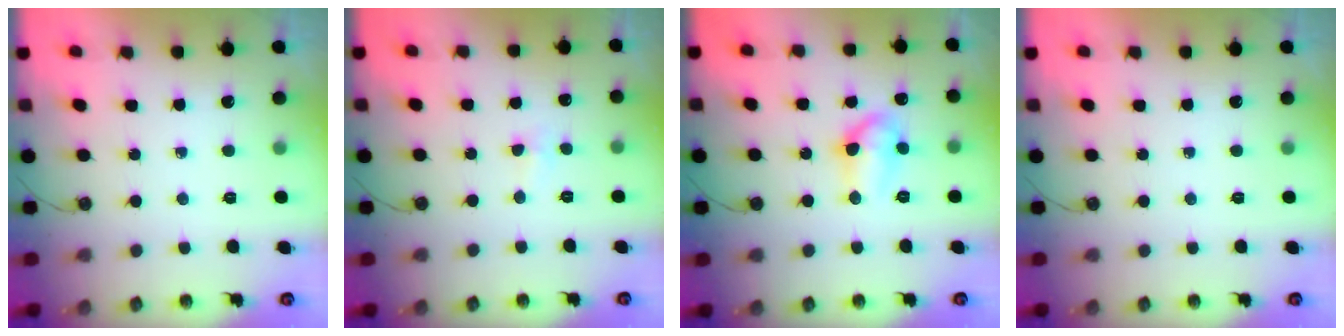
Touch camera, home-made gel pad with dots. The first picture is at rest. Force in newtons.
{"total": 2.7, "press": 2.0, "slide": 1.8}
{"total": 8.8, "press": 8.8, "slide": 1.0}
{"total": 0.0}